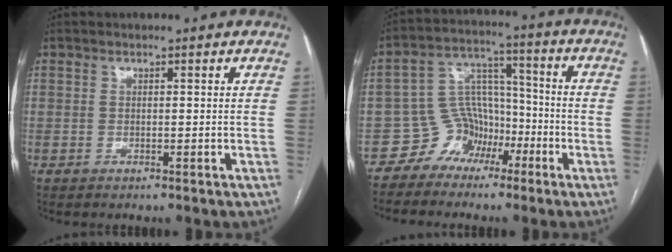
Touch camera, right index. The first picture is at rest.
{"total": 7.4, "force": [-4.6, 5.7, 0.9], "torque": [-0.010, 0.040, -0.076]}